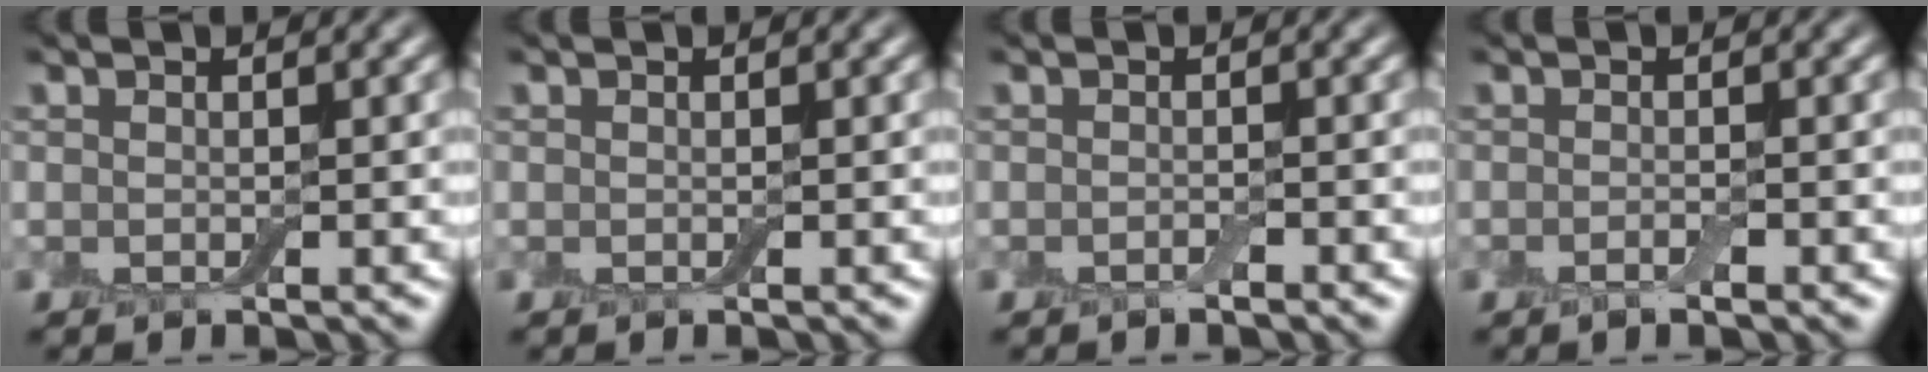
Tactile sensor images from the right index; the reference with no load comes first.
{"total": 0.0}
{"total": 0.6, "force": [-0.4, 0.1, 0.4], "torque": [-0.007, 0.000, -0.007]}
{"total": 0.9, "force": [-0.5, 0.1, 0.7], "torque": [-0.013, -0.003, -0.009]}